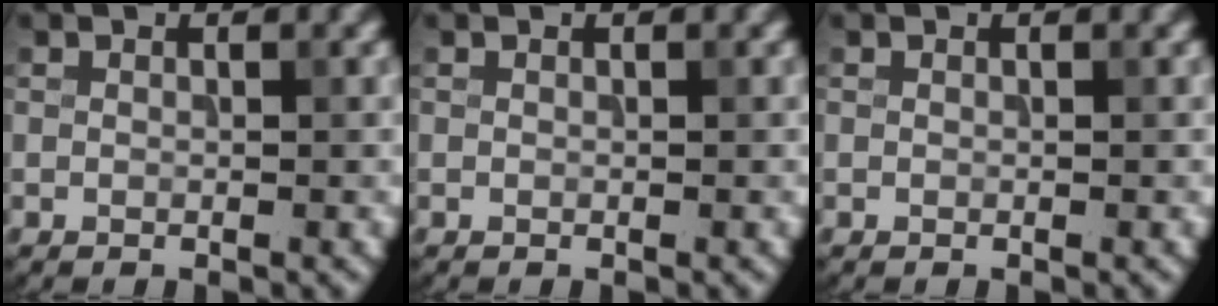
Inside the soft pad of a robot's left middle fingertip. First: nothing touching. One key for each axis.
{"total": 0.0}
{"total": 0.0}